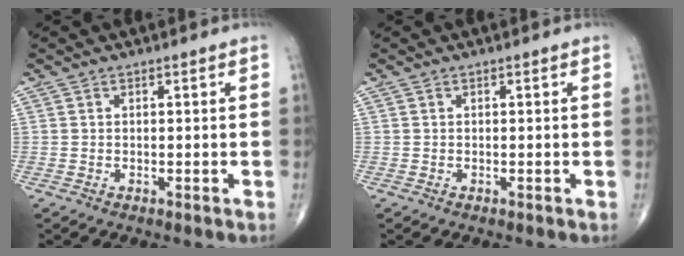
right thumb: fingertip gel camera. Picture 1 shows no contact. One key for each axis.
{"total": 0.0}